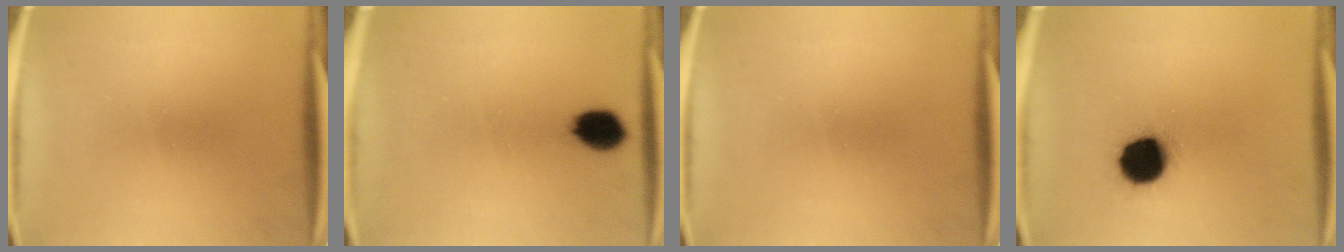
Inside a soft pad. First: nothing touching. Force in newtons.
{"total": 7.0}
{"total": 0.0}
{"total": 12.6}